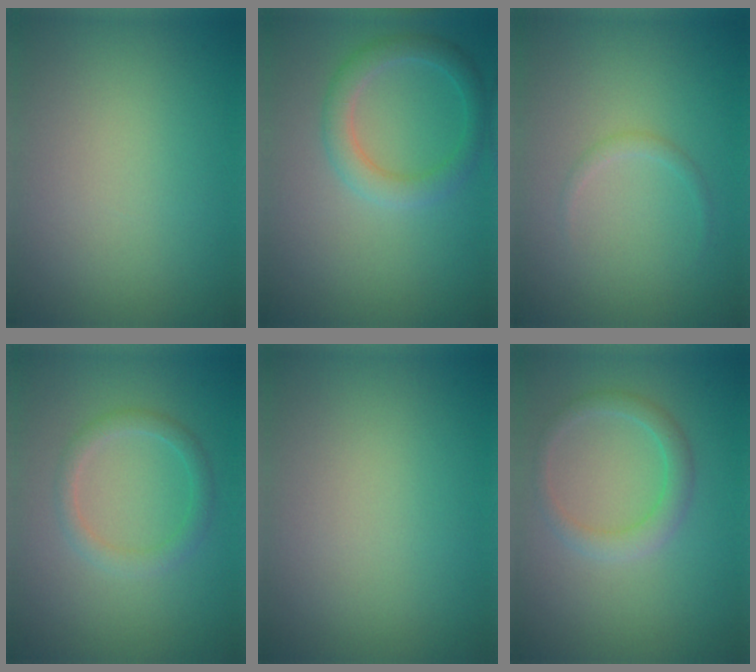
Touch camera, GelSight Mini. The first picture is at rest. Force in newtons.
{"total": 2.8, "press": 2.8, "slide": 0.1}
{"total": 0.8, "press": 0.8, "slide": 0.1}
{"total": 1.9, "press": 1.9, "slide": 0.1}
{"total": 0.0}
{"total": 2.1, "press": 2.1, "slide": 0.1}